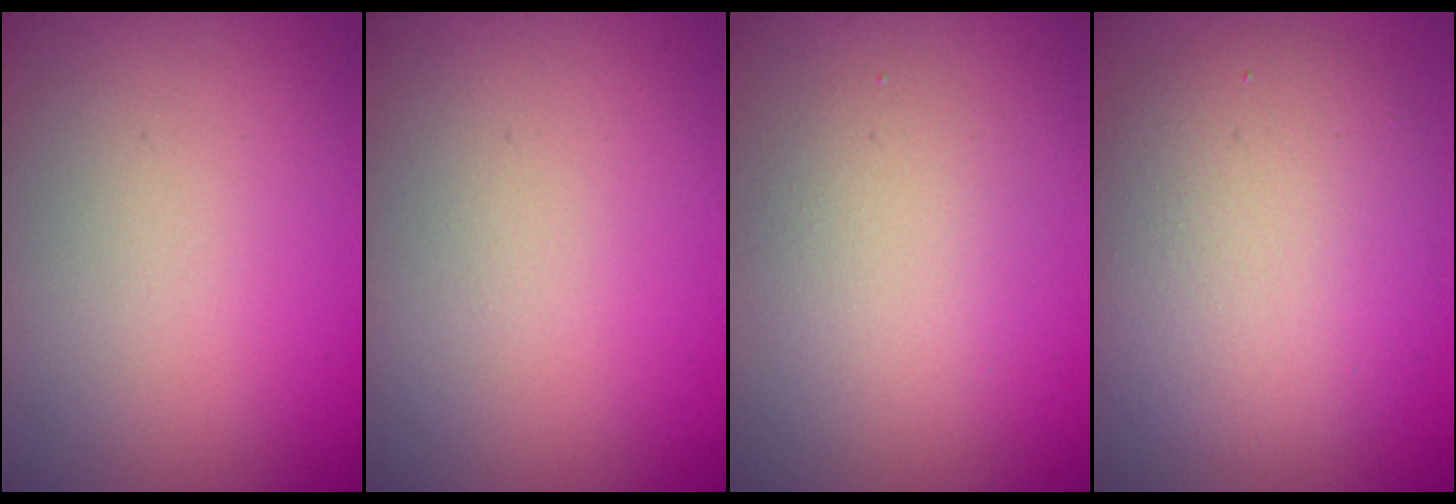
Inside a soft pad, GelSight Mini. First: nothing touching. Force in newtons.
{"total": 0.0}
{"total": 2.9, "press": 2.9, "slide": 0.3}
{"total": 7.7, "press": 7.7, "slide": 0.5}